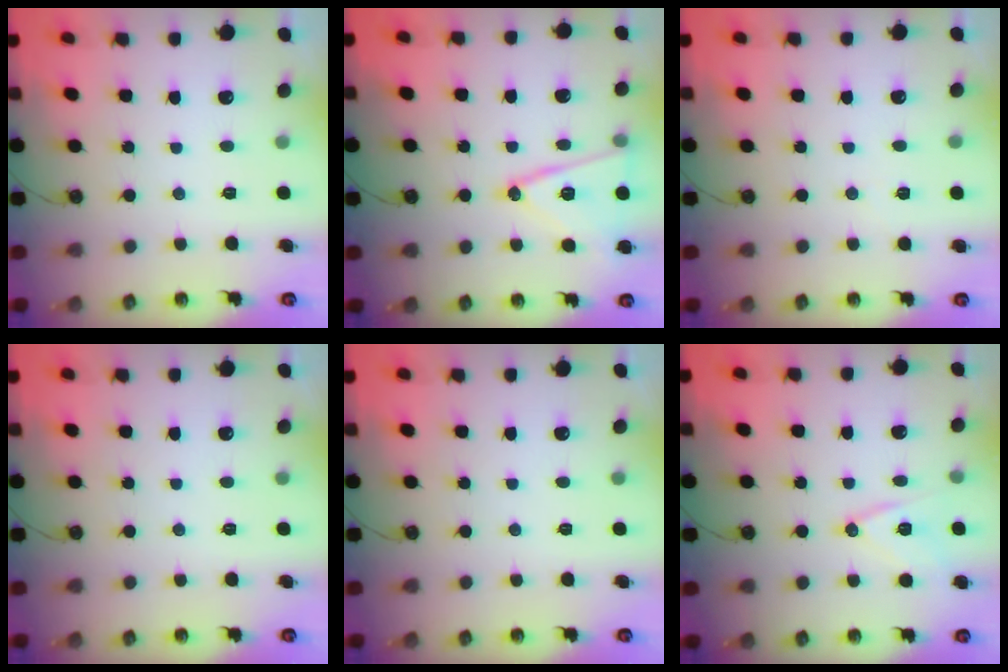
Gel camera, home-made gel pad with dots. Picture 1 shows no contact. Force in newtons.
{"total": 15.1, "press": 14.7, "slide": 3.5}
{"total": 2.6, "press": 2.5, "slide": 0.8}
{"total": 0.0}
{"total": 0.0}
{"total": 11.4, "press": 10.9, "slide": 3.4}